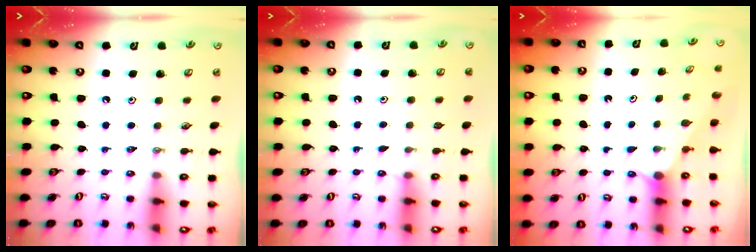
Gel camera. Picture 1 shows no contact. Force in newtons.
{"total": 1.7, "press": 1.6, "slide": 0.2}
{"total": 1.9, "press": 1.9, "slide": 0.3}